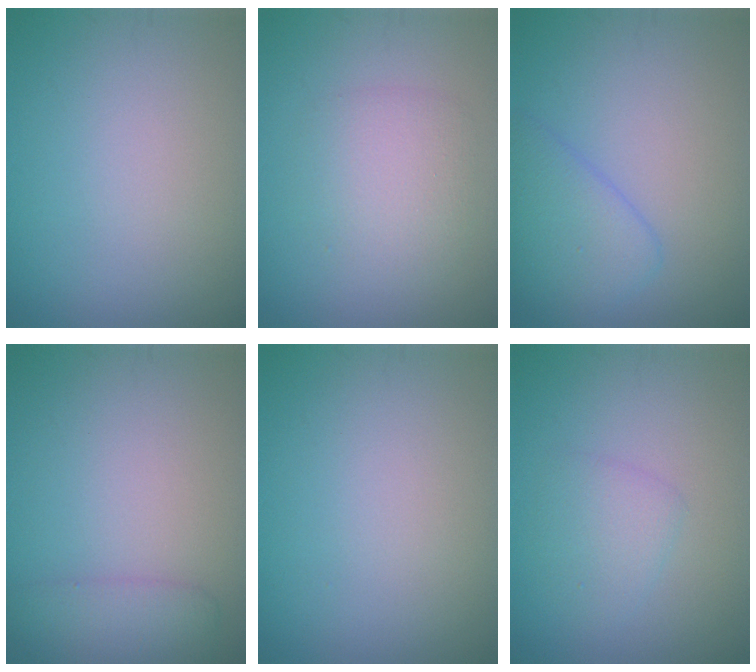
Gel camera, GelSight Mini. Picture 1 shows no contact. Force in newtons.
{"total": 2.9, "press": 2.9, "slide": 0.2}
{"total": 3.4, "press": 3.4, "slide": 0.2}
{"total": 2.3, "press": 2.3, "slide": 0.1}
{"total": 0.0}
{"total": 2.0, "press": 2.0, "slide": 0.2}